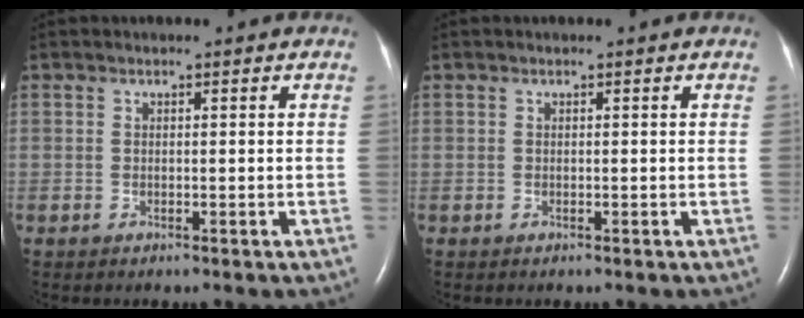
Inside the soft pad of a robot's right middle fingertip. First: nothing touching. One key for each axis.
{"total": 0.0}